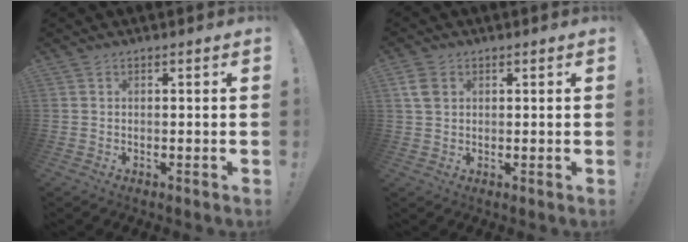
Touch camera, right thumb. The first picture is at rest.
{"total": 4.9, "force": [1.5, 3.5, 3.0], "torque": [-0.061, 0.004, 0.031]}